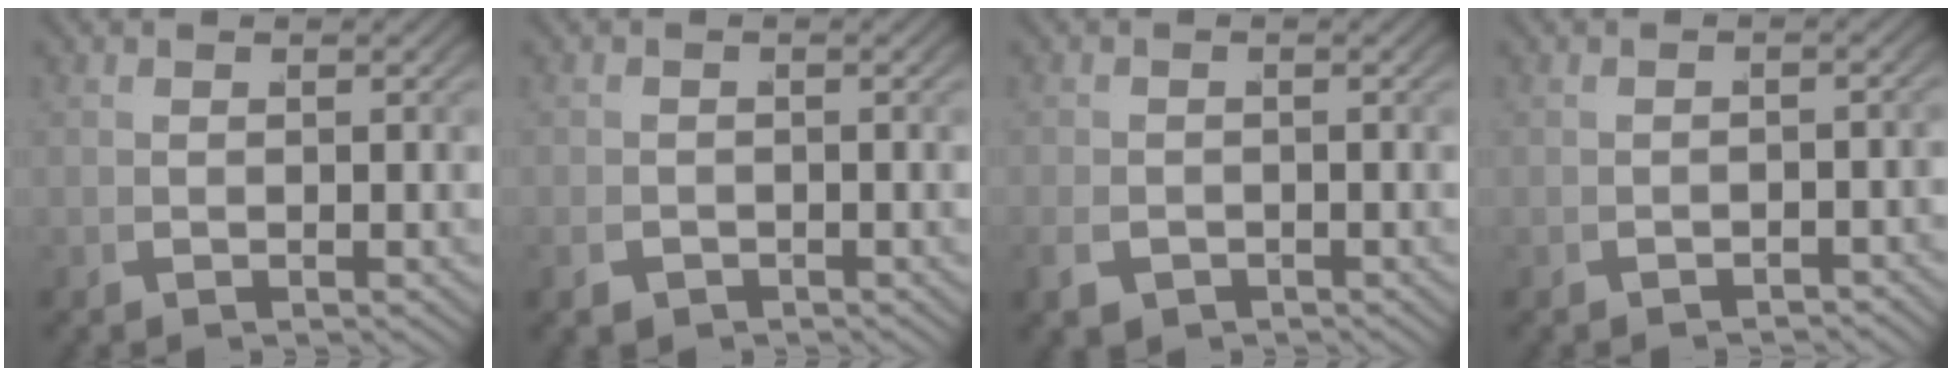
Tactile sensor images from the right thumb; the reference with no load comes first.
{"total": 1.4, "force": [-1.1, 0.9, 0.2], "torque": [-0.005, -0.005, -0.017]}
{"total": 2.3, "force": [-1.4, 1.6, 0.8], "torque": [-0.020, -0.010, -0.020]}
{"total": 1.7, "force": [-1.7, 0.0, 0.1], "torque": [0.004, -0.002, -0.027]}